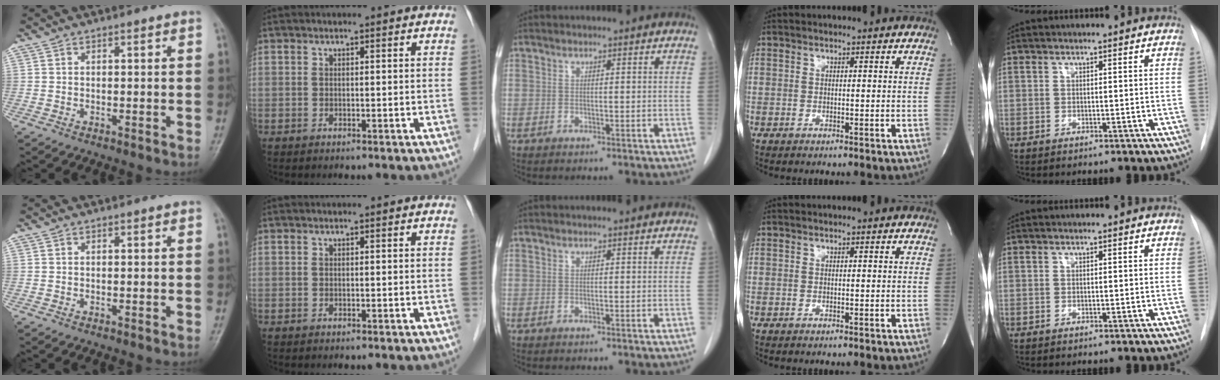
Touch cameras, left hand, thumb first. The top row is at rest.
{}